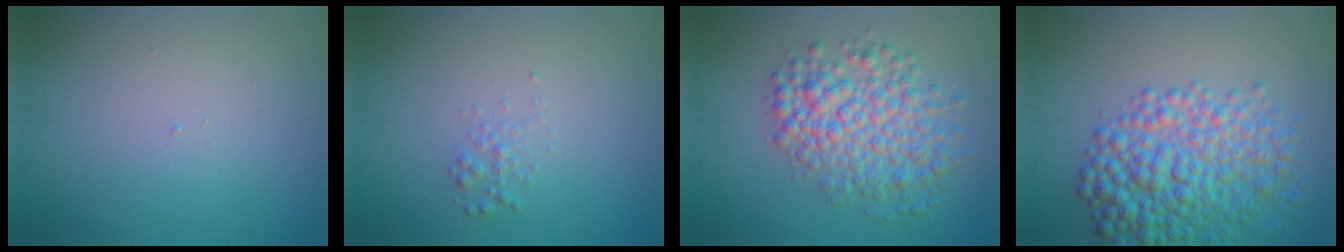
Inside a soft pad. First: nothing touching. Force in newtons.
{"total": 1.0, "press": 1.0, "slide": 0.0}
{"total": 6.4, "press": 6.4, "slide": 0.2}
{"total": 7.1, "press": 7.1, "slide": 0.3}